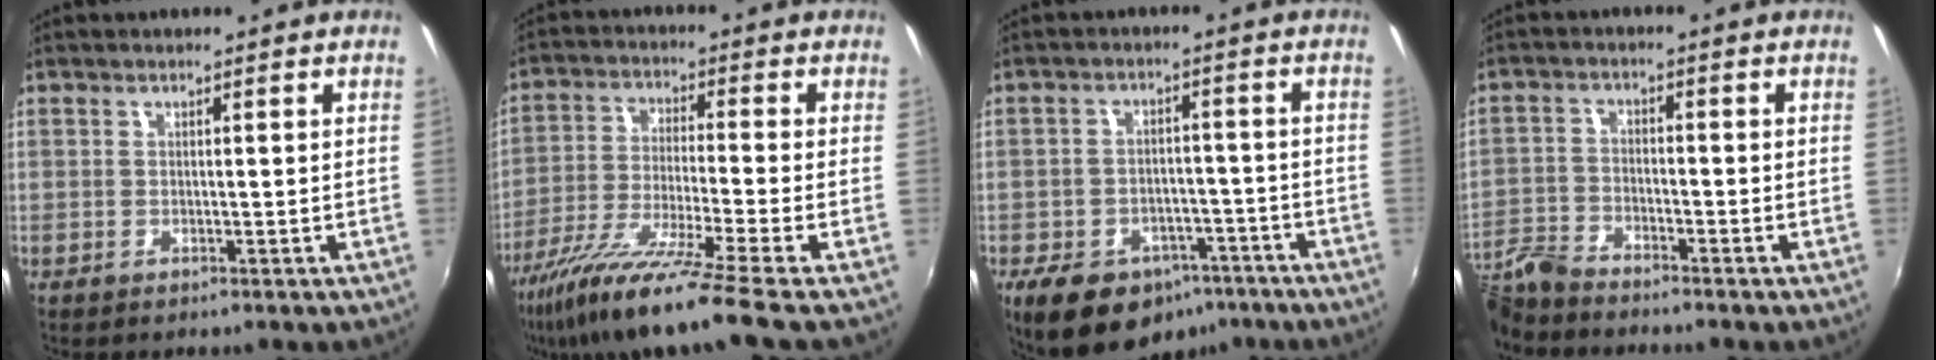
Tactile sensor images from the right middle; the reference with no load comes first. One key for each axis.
{"total": 14.3, "fx": -11.2, "fy": -2.2, "fz": 8.7, "tx": -0.174, "ty": -0.039, "tz": -0.201}
{"total": 14.8, "fx": -9.3, "fy": 9.2, "fz": 6.9, "tx": -0.152, "ty": 0.010, "tz": -0.119}
{"total": 7.1, "fx": -6.7, "fy": 1.2, "fz": 2.0, "tx": -0.053, "ty": -0.005, "tz": -0.142}